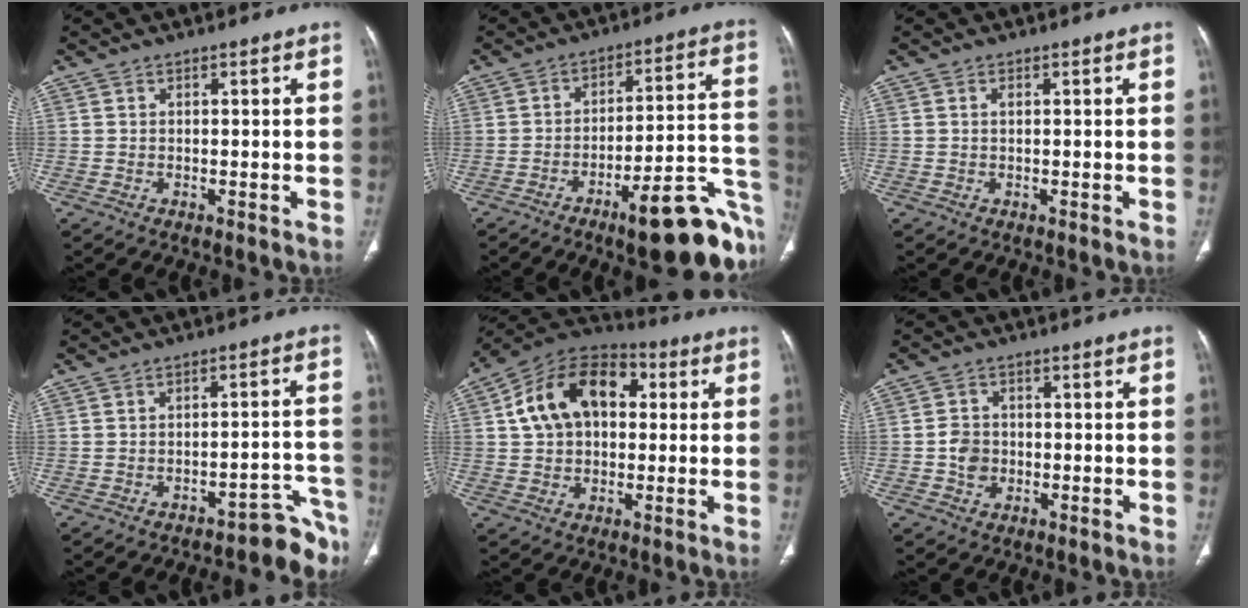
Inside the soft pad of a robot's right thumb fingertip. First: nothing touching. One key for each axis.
{"total": 21.2, "fx": -9.9, "fy": 5.2, "fz": 18.0, "tx": -0.155, "ty": 0.071, "tz": -0.131}
{"total": 0.7, "fx": 0.1, "fy": 0.4, "fz": 0.5, "tx": -0.012, "ty": 0.002, "tz": 0.002}
{"total": 7.7, "fx": -7.0, "fy": 2.6, "fz": 2.1, "tx": 0.016, "ty": 0.086, "tz": -0.088}
{"total": 17.2, "fx": 3.4, "fy": 11.8, "fz": 12.0, "tx": -0.176, "ty": 0.026, "tz": 0.048}
{"total": 4.4, "fx": -0.7, "fy": 3.8, "fz": 2.2, "tx": -0.026, "ty": 0.008, "tz": -0.015}